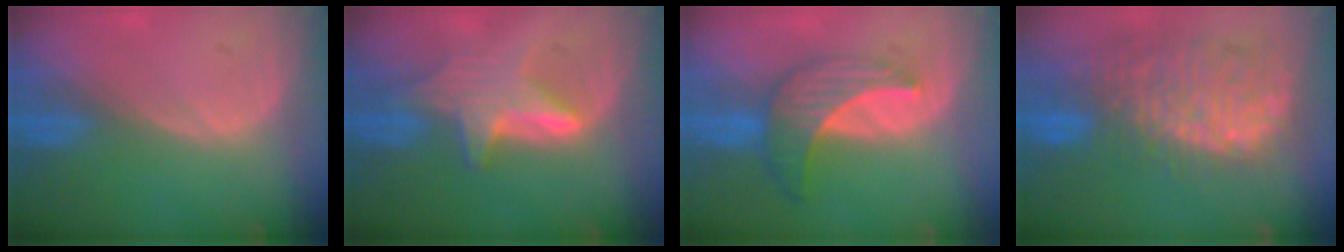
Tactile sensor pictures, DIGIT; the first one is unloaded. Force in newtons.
{"total": 6.3, "press": 6.1, "slide": 1.7}
{"total": 7.3, "press": 6.6, "slide": 3.1}
{"total": 12.5, "press": 11.0, "slide": 5.9}